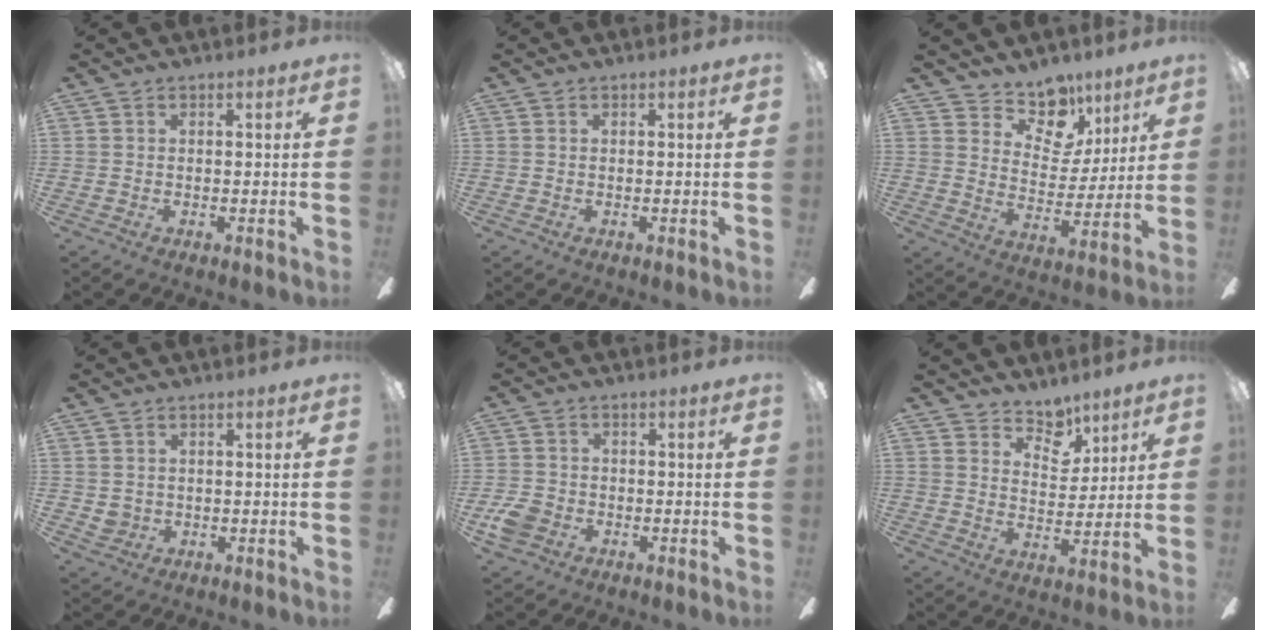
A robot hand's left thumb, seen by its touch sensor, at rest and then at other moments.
{"total": 0.0}
{"total": 12.1, "force": [9.1, 7.1, 3.6], "torque": [-0.057, -0.072, 0.173]}
{"total": 2.6, "force": [0.9, 2.4, 0.5], "torque": [-0.013, 0.004, 0.018]}
{"total": 4.9, "force": [-2.2, 3.8, 2.1], "torque": [-0.049, 0.012, -0.042]}
{"total": 7.2, "force": [5.9, 3.8, 1.5], "torque": [-0.022, -0.041, 0.109]}